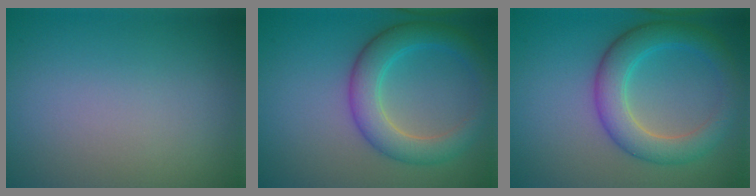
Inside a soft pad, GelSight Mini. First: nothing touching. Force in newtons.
{"total": 4.8, "press": 4.8, "slide": 0.1}
{"total": 5.1, "press": 5.1, "slide": 0.1}